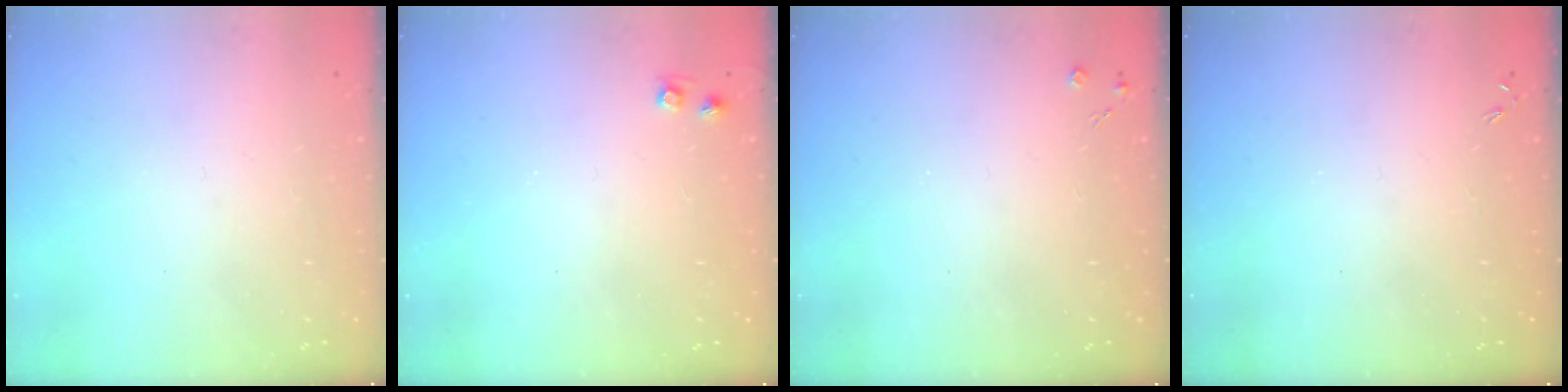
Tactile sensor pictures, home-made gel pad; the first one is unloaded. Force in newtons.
{"total": 3.7, "press": 3.7, "slide": 0.6}
{"total": 2.5, "press": 2.5, "slide": 0.5}
{"total": 0.0}